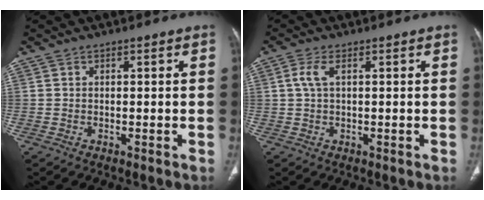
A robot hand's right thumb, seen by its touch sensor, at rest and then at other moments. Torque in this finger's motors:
{"motor_torque": [-0.70, 0.22, -0.25, 0.17, 0.06]}